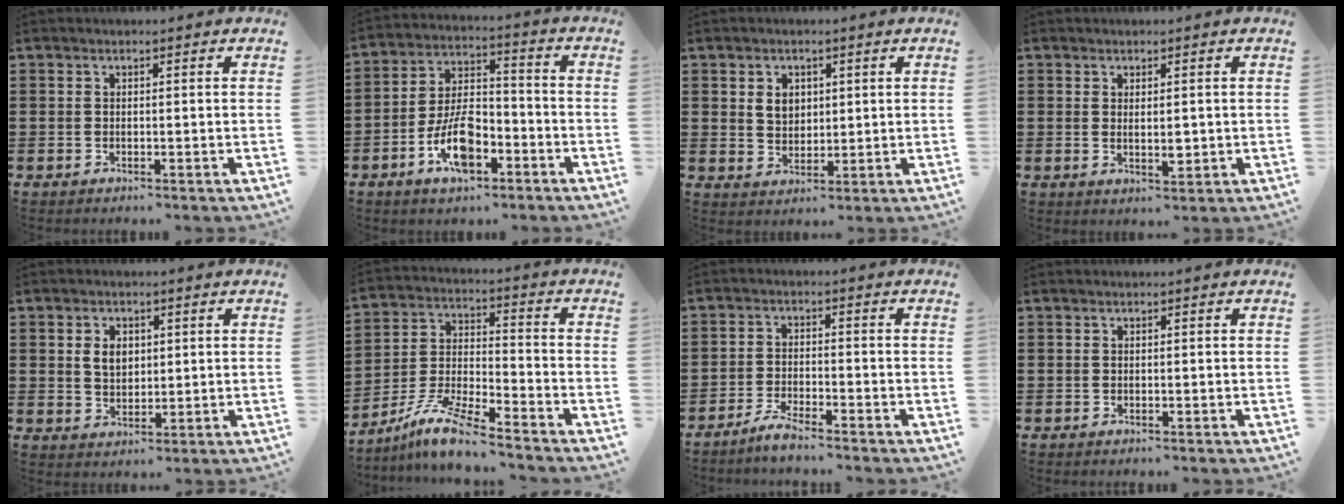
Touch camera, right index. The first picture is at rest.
{"total": 9.8, "force": [-4.7, 4.6, 7.3], "torque": [-0.155, 0.007, -0.087]}
{"total": 3.4, "force": [1.0, 2.6, 1.8], "torque": [-0.044, 0.010, 0.017]}
{"total": 2.2, "force": [0.3, 0.9, 2.0], "torque": [-0.030, -0.001, 0.003]}
{"total": 3.6, "force": [0.8, 2.6, 2.5], "torque": [-0.047, 0.007, 0.012]}
{"total": 8.8, "force": [-7.7, 0.5, 4.2], "torque": [-0.093, 0.004, -0.154]}
{"total": 3.2, "force": [-3.0, 0.0, 1.1], "torque": [-0.036, 0.000, -0.062]}
{"total": 0.0}